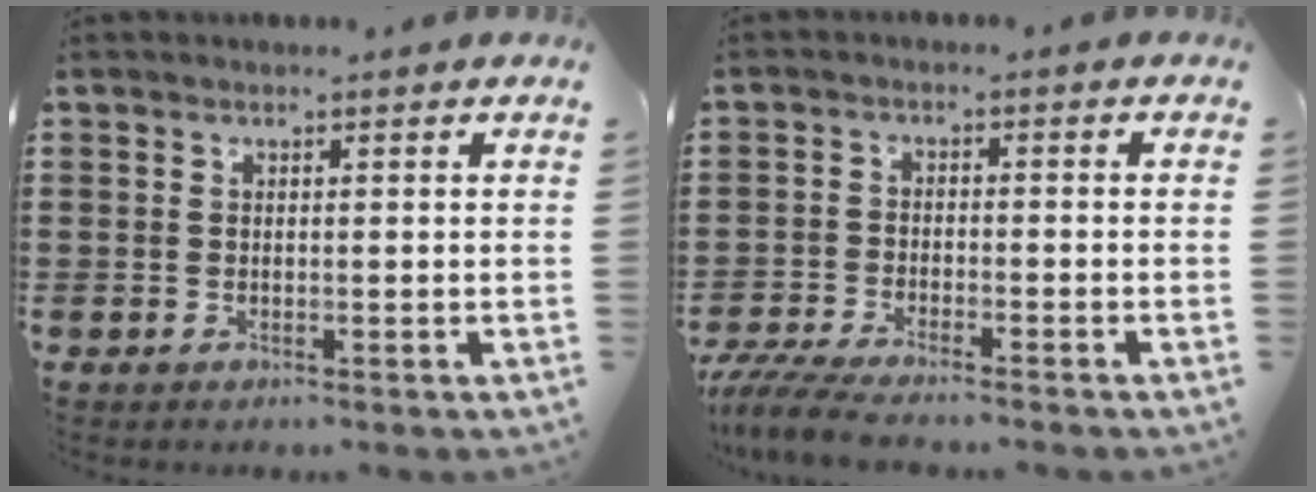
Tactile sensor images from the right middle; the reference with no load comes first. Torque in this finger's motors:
{"motor_torque": [1.42, -0.27, 0.37, 0.13]}